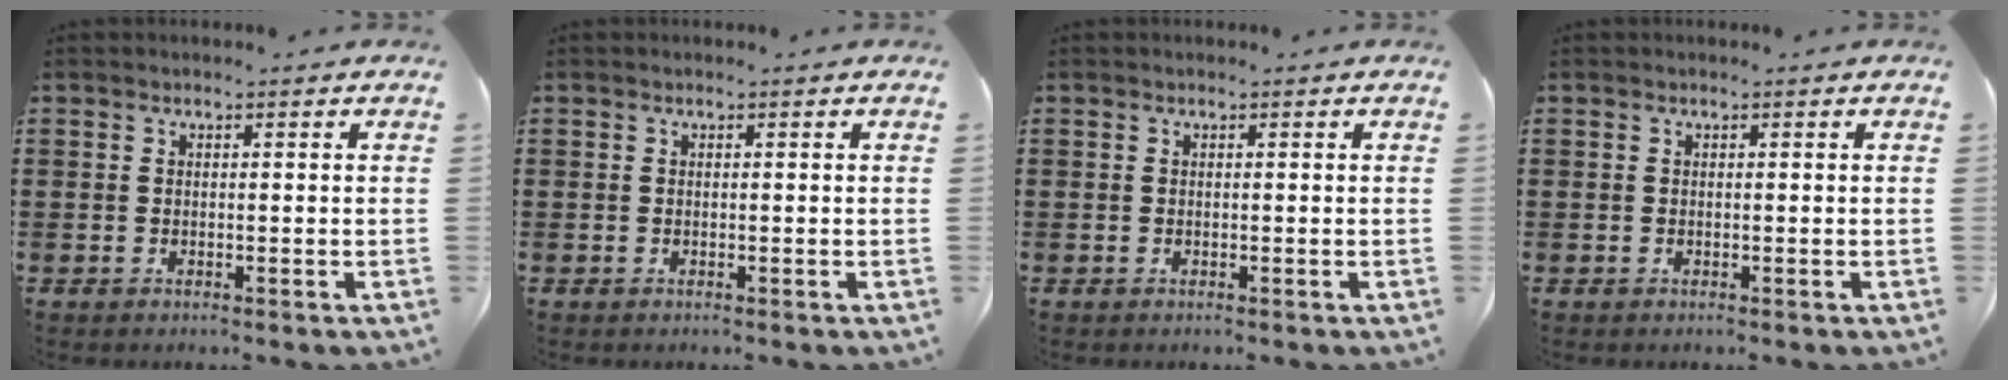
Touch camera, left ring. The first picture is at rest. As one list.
[{"total": 0.0}, {"total": 0.0}, {"total": 0.0}]